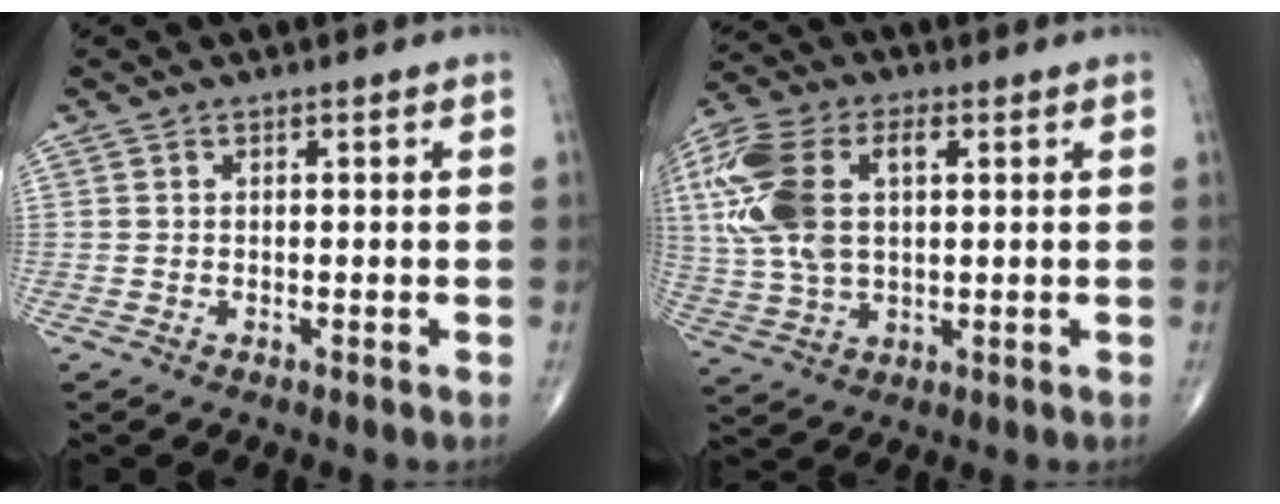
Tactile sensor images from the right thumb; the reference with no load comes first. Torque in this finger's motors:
{"motor_torque": [1.99, 2.30, 1.43, 0.25, 0.17]}